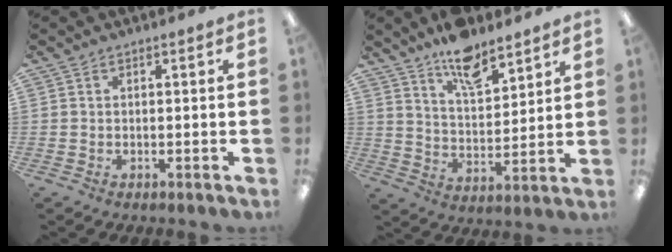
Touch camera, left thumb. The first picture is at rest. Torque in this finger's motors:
{"motor_torque": [1.49, 0.46, 1.24, -0.64, 0.06]}